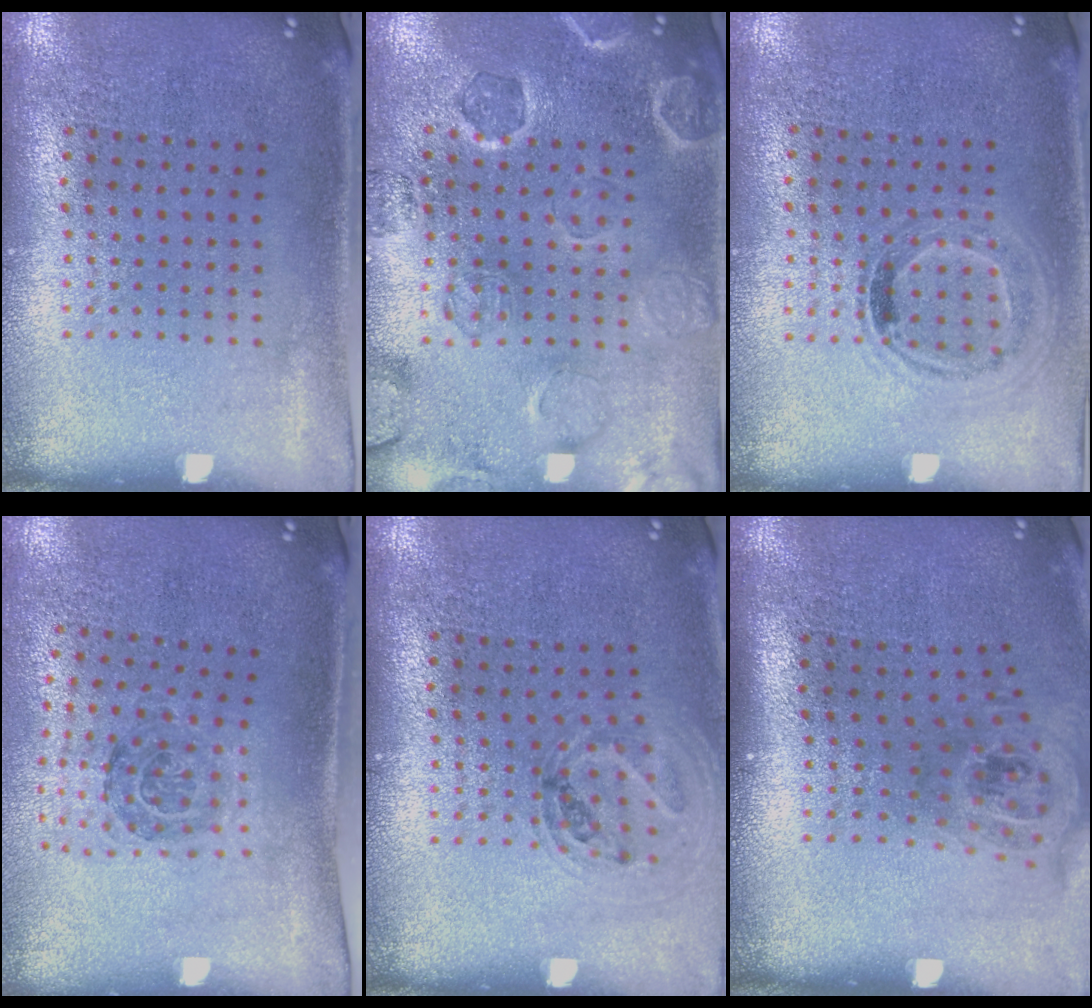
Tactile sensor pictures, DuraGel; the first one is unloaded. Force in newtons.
{"total": 0.7, "press": 0.7, "slide": 0.4}
{"total": 1.0, "press": 0.9, "slide": 0.5}
{"total": 1.1, "press": 1.1, "slide": 0.4}
{"total": 0.9, "press": 0.9, "slide": 0.0}
{"total": 1.6, "press": 1.2, "slide": 1.2}